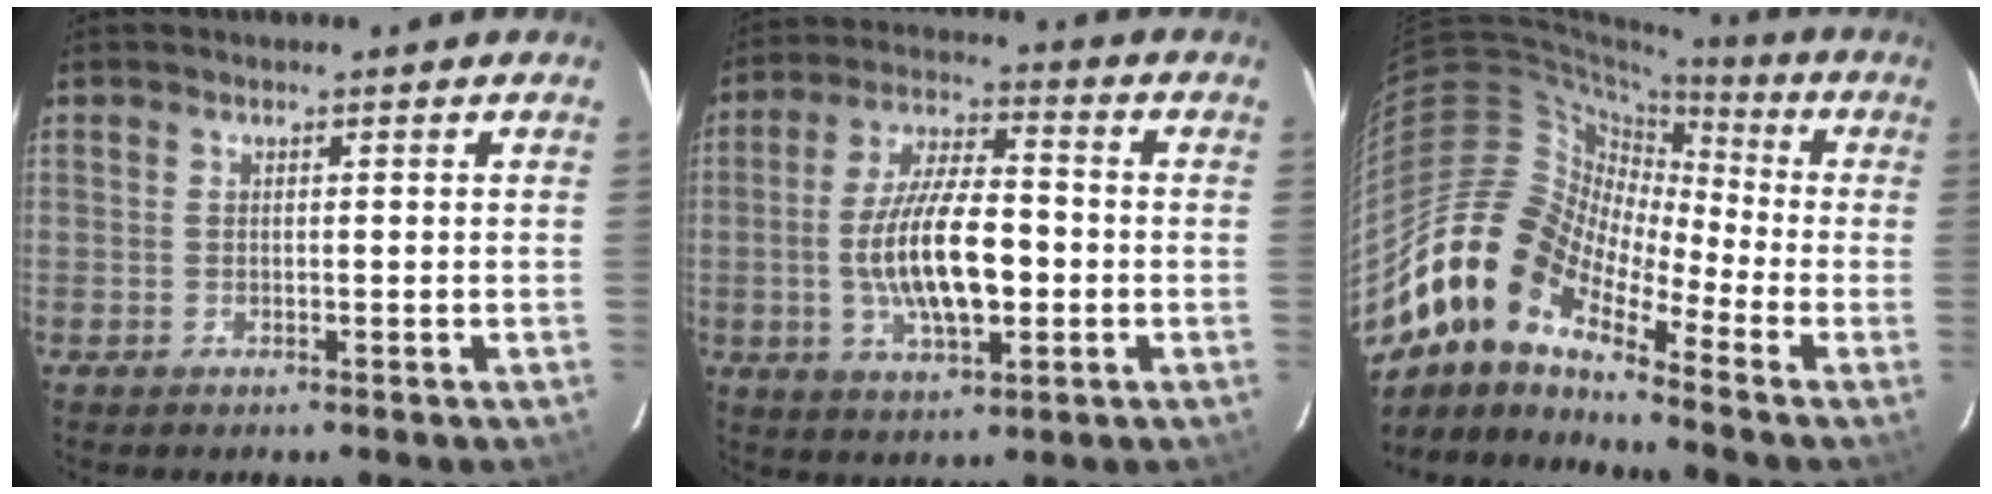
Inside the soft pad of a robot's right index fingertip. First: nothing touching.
{"total": 14.4, "force": [-2.2, 5.2, 13.2], "torque": [-0.254, -0.001, -0.034]}
{"total": 15.3, "force": [-10.4, 6.6, 9.0], "torque": [-0.149, 0.003, -0.219]}